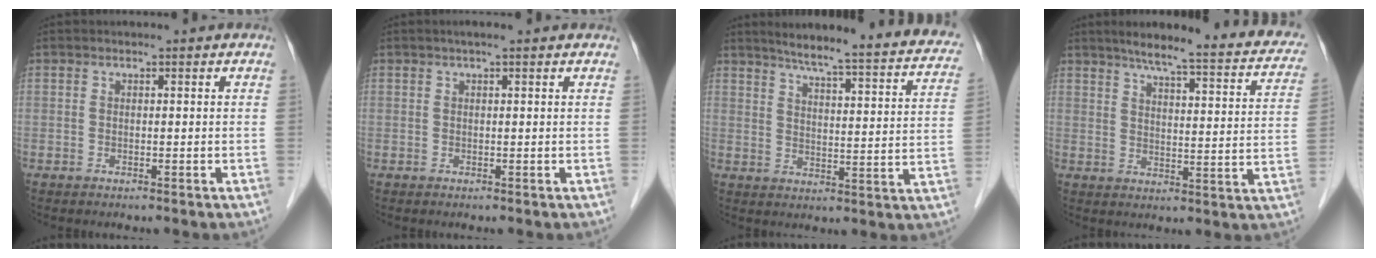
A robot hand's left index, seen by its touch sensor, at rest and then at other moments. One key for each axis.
{"total": 2.2, "fx": 1.7, "fy": 0.1, "fz": 1.4, "tx": -0.018, "ty": 0.022, "tz": 0.022}
{"total": 22.1, "fx": 18.8, "fy": 2.3, "fz": 11.4, "tx": -0.153, "ty": -0.022, "tz": 0.225}
{"total": 19.8, "fx": 16.2, "fy": 2.9, "fz": 10.9, "tx": -0.140, "ty": -0.002, "tz": 0.195}